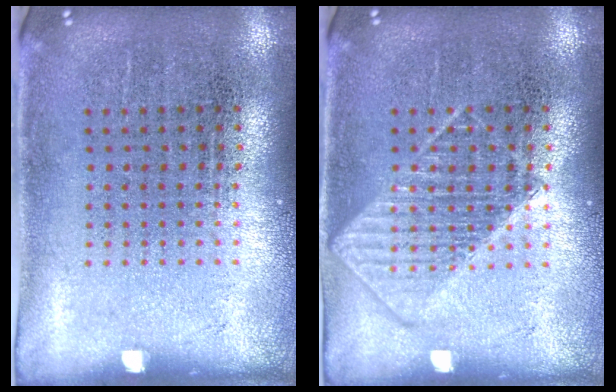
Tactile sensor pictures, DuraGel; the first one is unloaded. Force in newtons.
{"total": 2.2, "press": 2.1, "slide": 0.4}